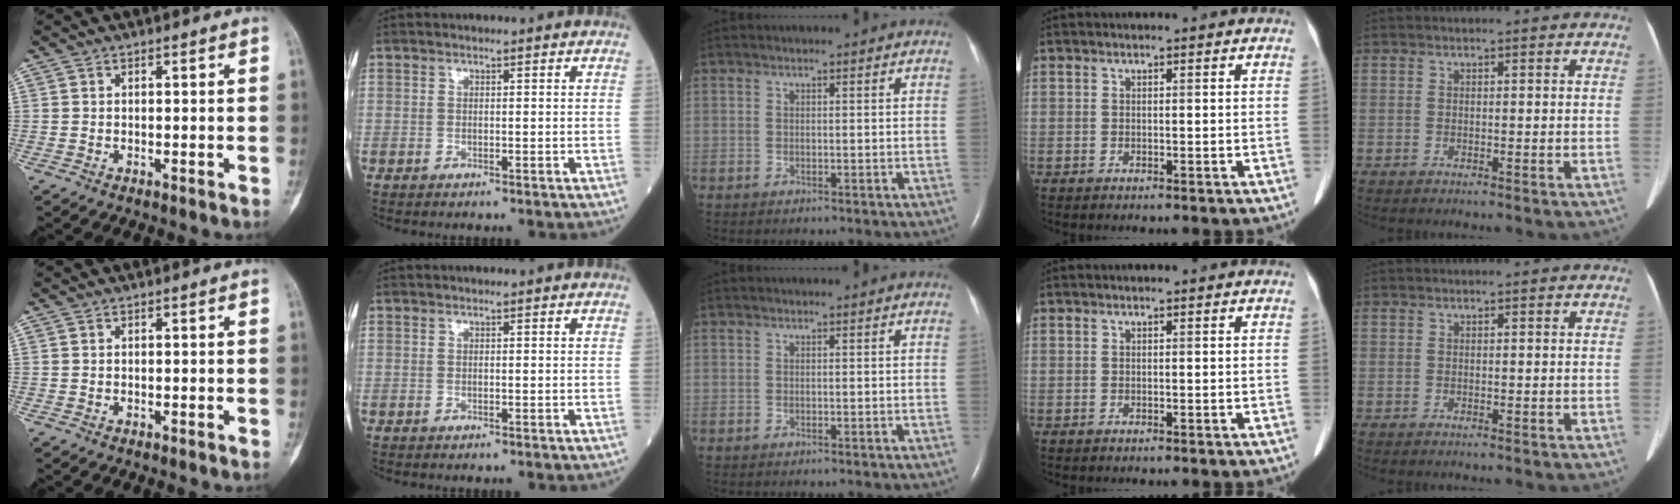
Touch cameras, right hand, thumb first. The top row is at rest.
{}